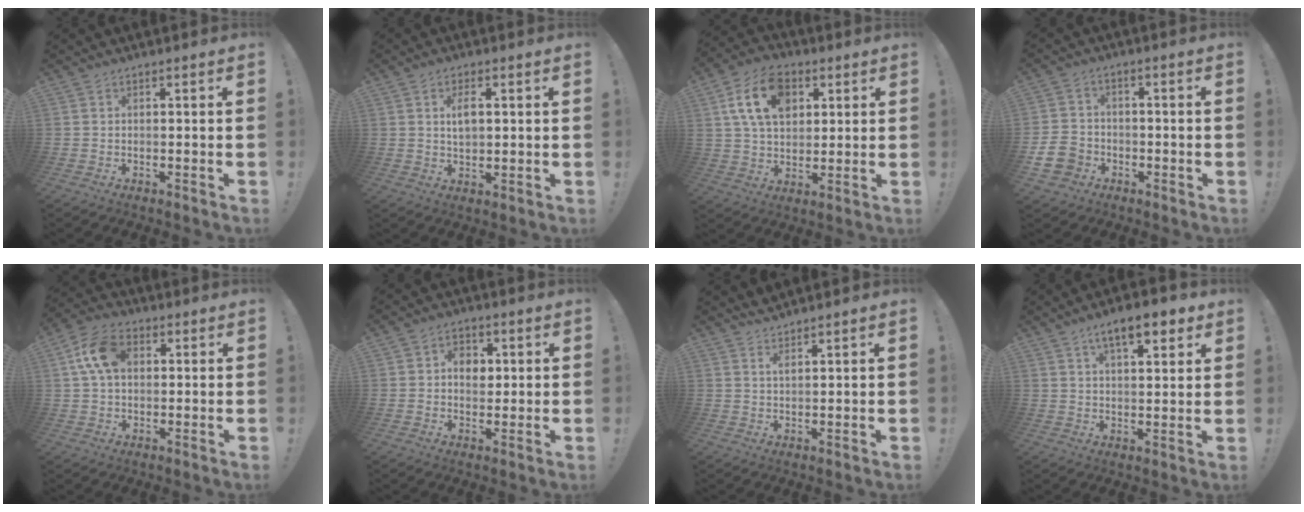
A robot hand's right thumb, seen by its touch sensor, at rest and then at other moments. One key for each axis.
{"total": 5.0, "fx": 1.1, "fy": 2.7, "fz": 4.1, "tx": -0.059, "ty": 0.000, "tz": 0.014}
{"total": 15.7, "fx": 6.0, "fy": 10.7, "fz": 9.8, "tx": -0.163, "ty": -0.008, "tz": 0.113}
{"total": 9.1, "fx": -3.8, "fy": 7.4, "fz": 3.6, "tx": -0.076, "ty": 0.022, "tz": -0.070}
{"total": 11.4, "fx": 2.6, "fy": 7.6, "fz": 8.2, "tx": -0.156, "ty": 0.015, "tz": 0.053}
{"total": 5.8, "fx": 0.4, "fy": 4.7, "fz": 3.4, "tx": -0.042, "ty": 0.004, "tz": 0.004}
{"total": 1.9, "fx": 1.8, "fy": -0.2, "fz": 0.8, "tx": -0.012, "ty": -0.012, "tz": 0.030}
{"total": 9.3, "fx": 5.1, "fy": 3.2, "fz": 7.1, "tx": -0.099, "ty": -0.020, "tz": 0.083}